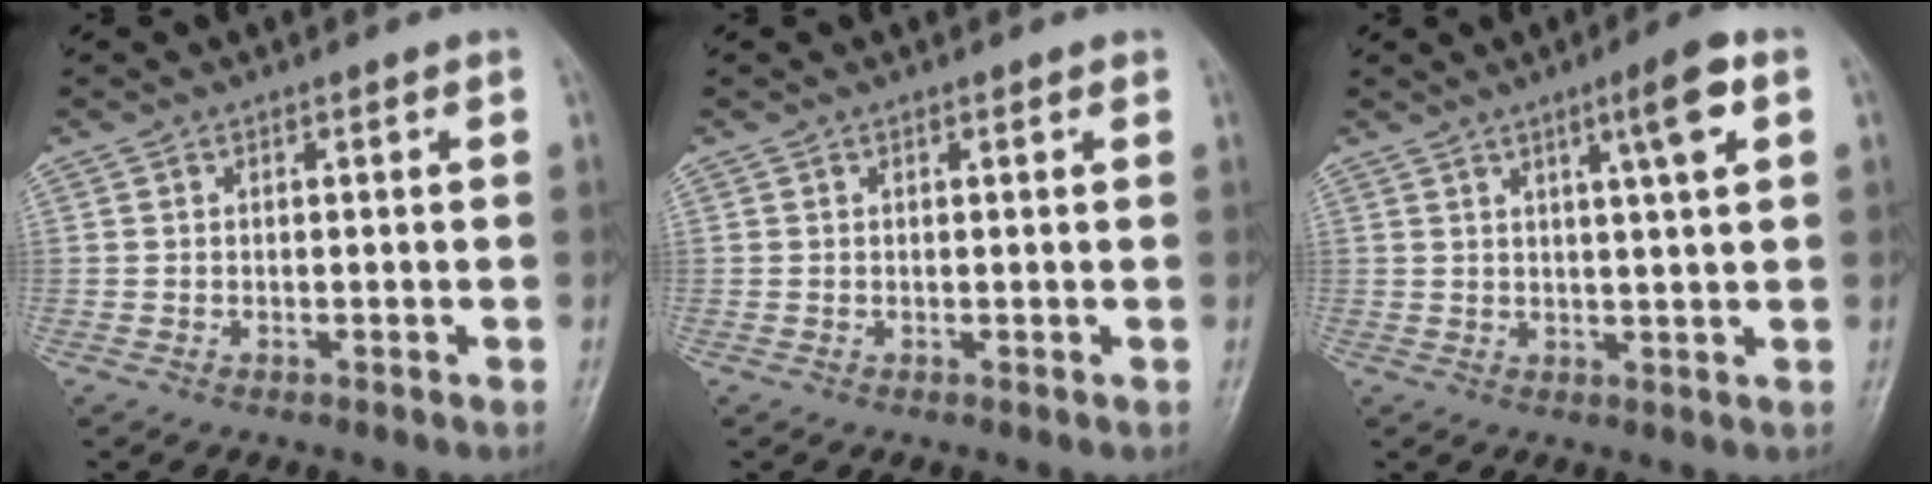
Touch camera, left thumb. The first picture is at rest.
{"total": 0.8, "force": [0.6, 0.2, 0.6], "torque": [-0.008, -0.001, 0.006]}
{"total": 7.0, "force": [3.0, 0.4, 6.3], "torque": [-0.102, -0.005, 0.047]}